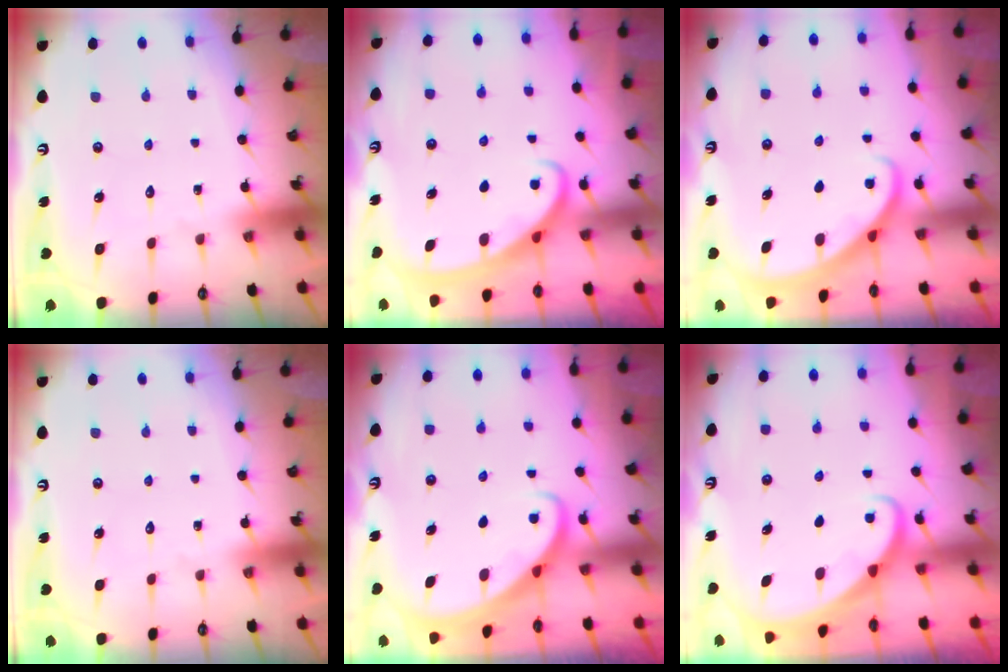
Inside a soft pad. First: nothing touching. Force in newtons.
{"total": 2.7, "press": 2.6, "slide": 0.3}
{"total": 2.3, "press": 2.3, "slide": 0.2}
{"total": 0.0}
{"total": 2.7, "press": 2.7, "slide": 0.2}
{"total": 2.1, "press": 2.1, "slide": 0.2}